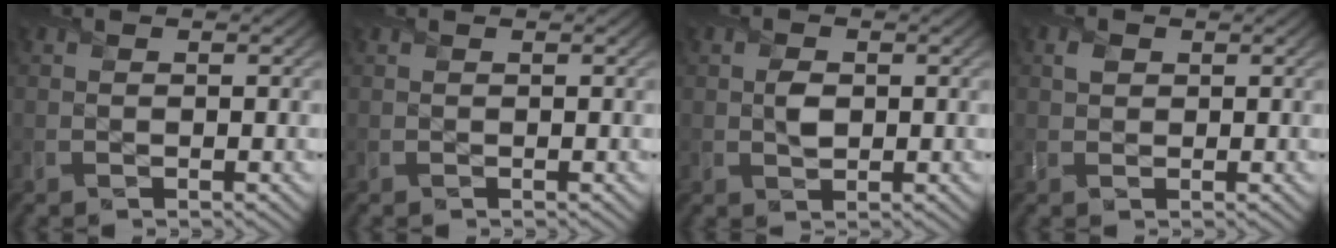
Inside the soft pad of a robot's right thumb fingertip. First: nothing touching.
{"total": 0.0}
{"total": 2.1, "force": [0.3, 1.4, 1.6], "torque": [-0.036, -0.002, 0.004]}
{"total": 1.2, "force": [0.7, 1.0, 0.4], "torque": [-0.008, 0.001, 0.012]}